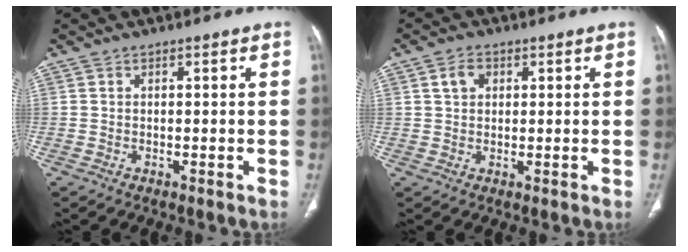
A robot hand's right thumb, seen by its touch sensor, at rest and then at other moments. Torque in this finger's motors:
{"motor_torque": [-0.17, 0.29, -0.21, -0.25, 0.04]}